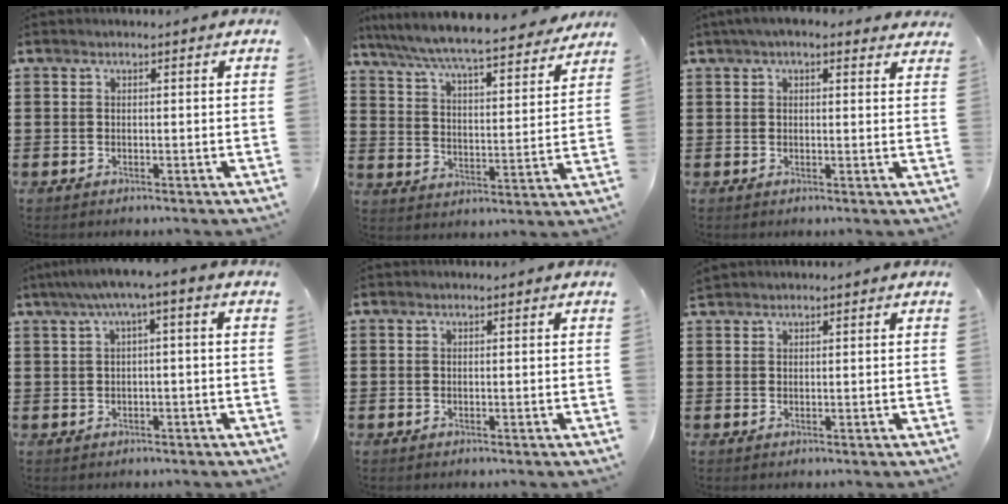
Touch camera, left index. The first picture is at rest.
{"total": 6.9, "force": [6.5, -0.2, 2.4], "torque": [-0.077, -0.048, 0.108]}
{"total": 3.2, "force": [2.4, 1.1, 1.8], "torque": [-0.042, 0.003, 0.045]}
{"total": 3.1, "force": [-0.7, 0.2, 3.0], "torque": [-0.054, 0.002, -0.018]}
{"total": 0.0}
{"total": 0.9, "force": [0.9, 0.2, 0.0], "torque": [-0.004, 0.001, 0.018]}